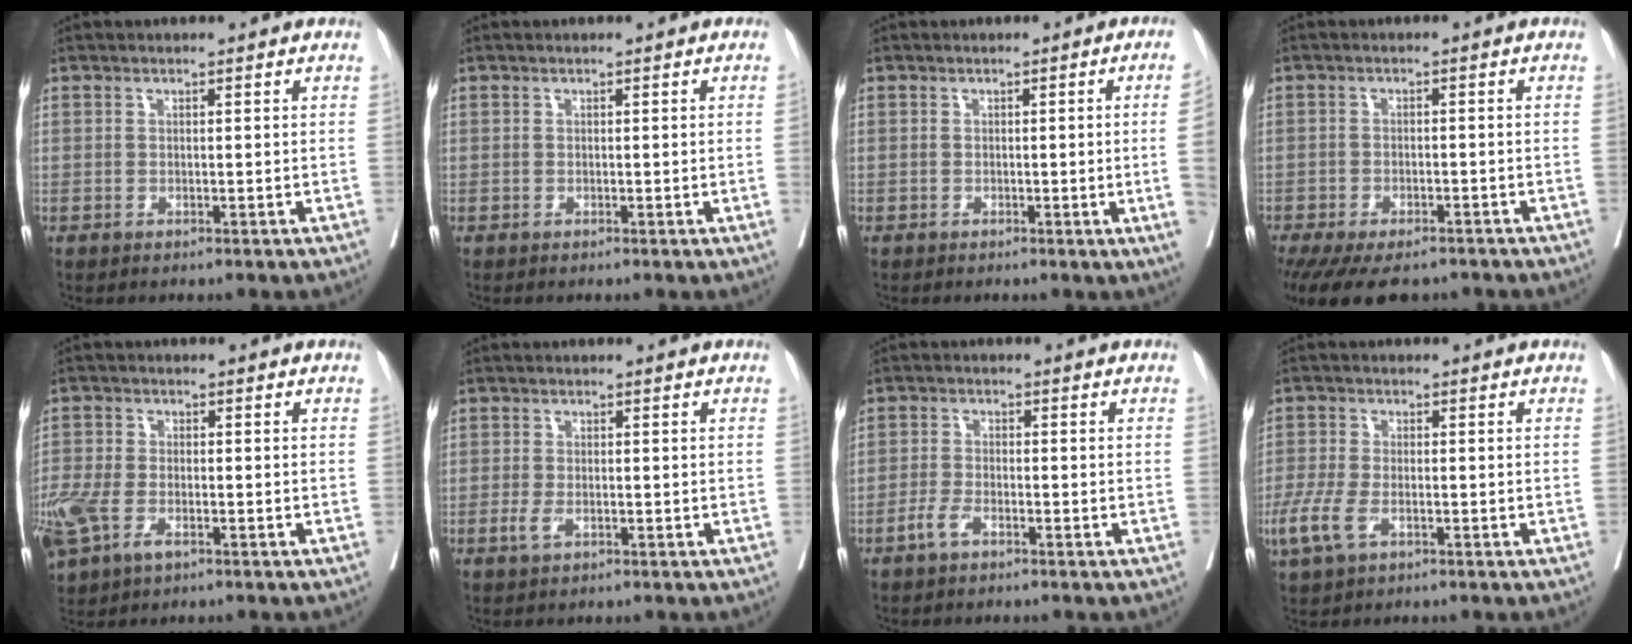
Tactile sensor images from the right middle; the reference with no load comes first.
{"total": 0.9, "force": [-0.1, -0.3, 0.9], "torque": [-0.016, 0.001, 0.002]}
{"total": 6.6, "force": [-0.9, -2.3, 6.1], "torque": [-0.073, -0.017, -0.008]}
{"total": 12.4, "force": [-9.4, 5.0, 6.3], "torque": [-0.132, -0.025, -0.131]}
{"total": 13.0, "force": [-6.1, 8.0, 8.4], "torque": [-0.242, -0.015, -0.105]}
{"total": 2.0, "force": [-0.8, 0.9, 1.6], "torque": [-0.038, -0.002, -0.012]}
{"total": 2.7, "force": [-1.8, 0.9, 1.9], "torque": [-0.044, 0.000, -0.036]}
{"total": 5.5, "force": [-2.2, 2.6, 4.3], "torque": [-0.102, -0.011, -0.039]}